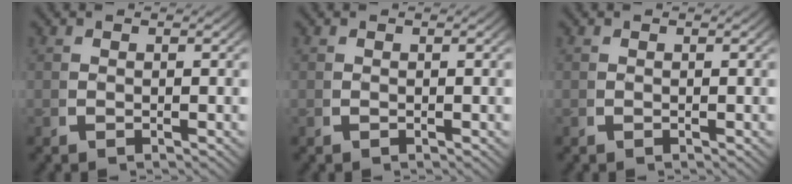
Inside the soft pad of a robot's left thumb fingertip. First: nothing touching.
{"total": 0.0}
{"total": 0.0}